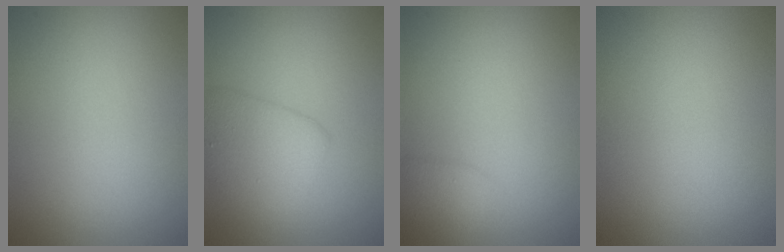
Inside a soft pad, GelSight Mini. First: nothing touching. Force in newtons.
{"total": 3.5, "press": 3.5, "slide": 0.1}
{"total": 1.6, "press": 1.6, "slide": 0.1}
{"total": 0.0}